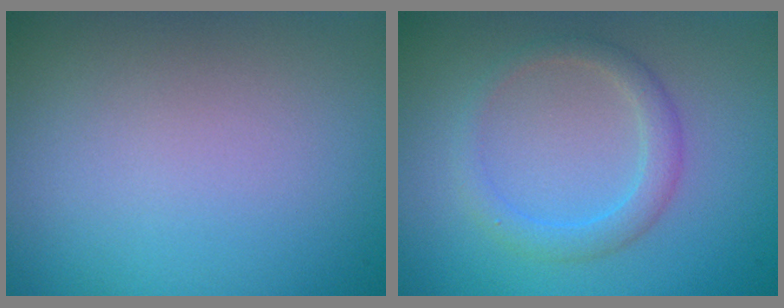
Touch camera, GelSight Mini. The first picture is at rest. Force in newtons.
{"total": 2.3, "press": 2.3, "slide": 0.1}